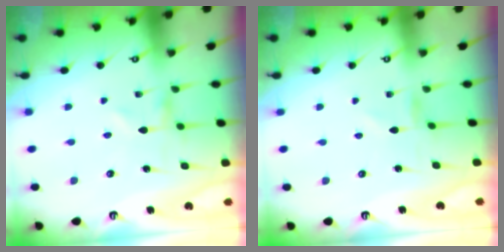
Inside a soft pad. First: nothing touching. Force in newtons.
{"total": 0.0}